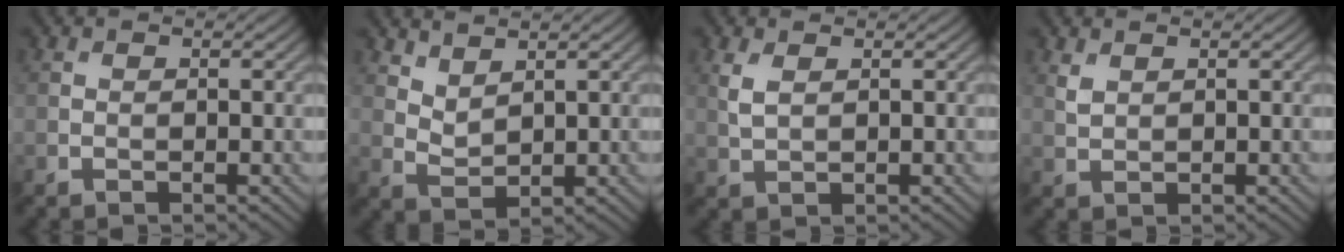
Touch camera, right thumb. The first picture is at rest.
{"total": 3.4, "force": [2.6, 1.4, 1.7], "torque": [-0.042, -0.010, 0.060]}
{"total": 2.5, "force": [1.1, 1.2, 1.9], "torque": [-0.055, 0.000, 0.026]}
{"total": 1.5, "force": [1.0, 0.7, 0.8], "torque": [-0.025, -0.002, 0.025]}